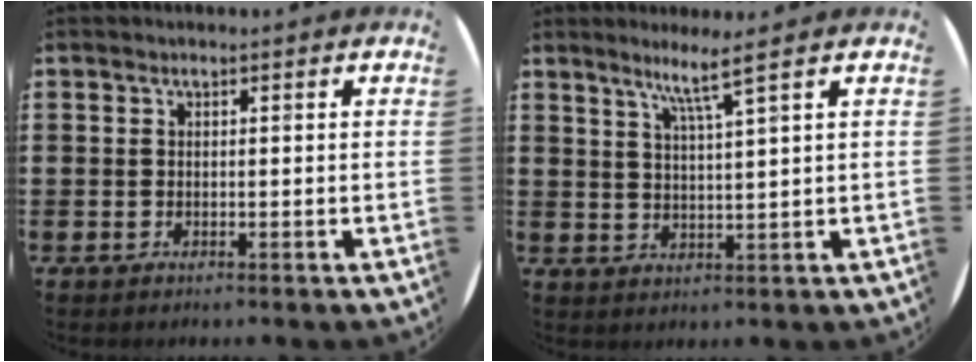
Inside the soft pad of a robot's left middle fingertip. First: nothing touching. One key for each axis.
{"total": 4.4, "fx": 3.3, "fy": -0.8, "fz": 2.8, "tx": -0.062, "ty": -0.004, "tz": 0.054}